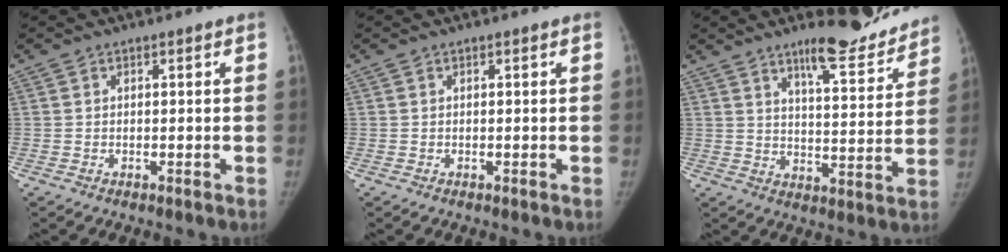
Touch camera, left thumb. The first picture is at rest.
{"total": 0.0}
{"total": 12.3, "force": [10.3, 2.6, 6.2], "torque": [-0.058, -0.071, 0.154]}